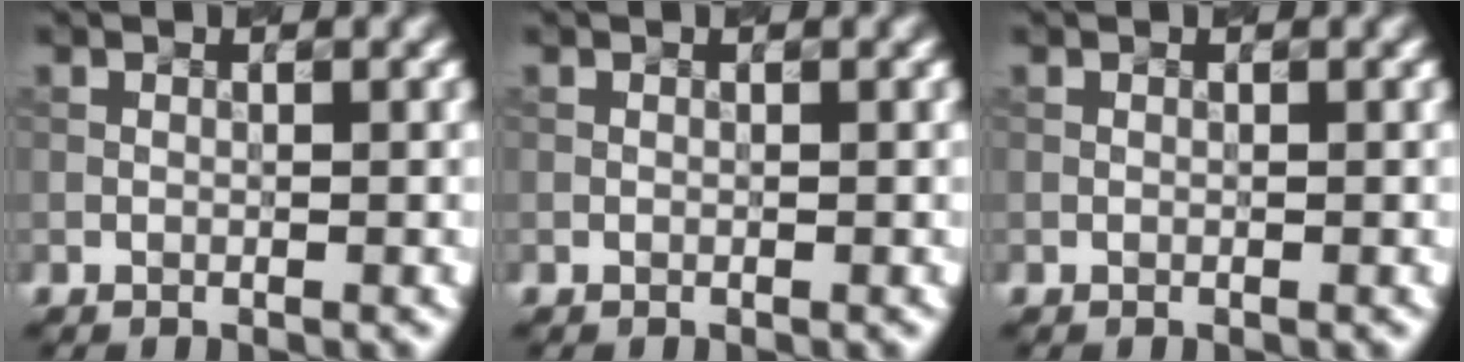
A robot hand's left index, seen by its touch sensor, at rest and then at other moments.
{"total": 0.0}
{"total": 0.0}